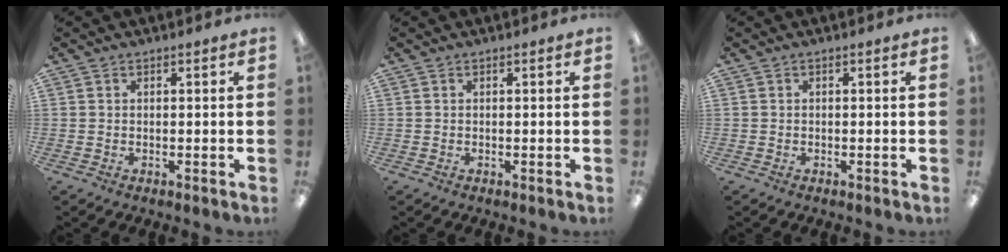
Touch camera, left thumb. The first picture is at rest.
{"total": 0.0}
{"total": 0.0}